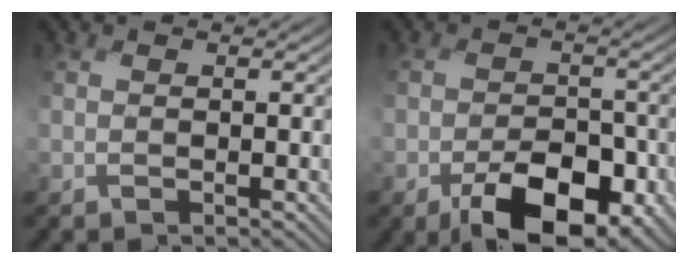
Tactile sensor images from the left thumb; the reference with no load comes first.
{"total": 9.0, "force": [-5.0, 5.0, 5.7], "torque": [-0.096, -0.022, -0.075]}